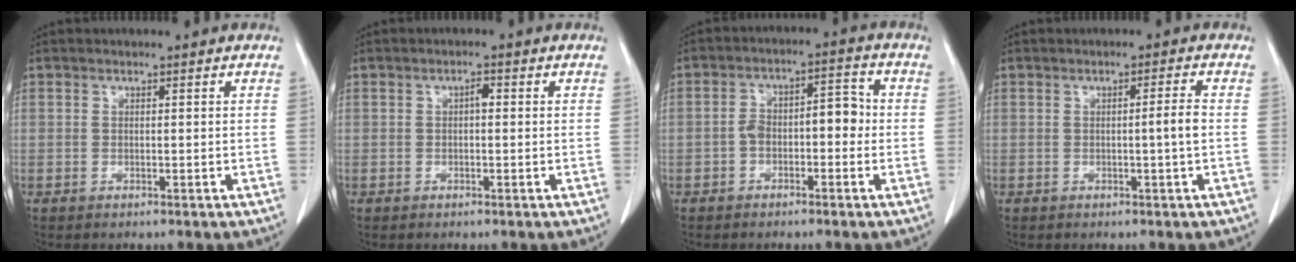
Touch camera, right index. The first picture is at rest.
{"total": 1.3, "force": [0.1, 0.5, 1.2], "torque": [-0.018, 0.004, 0.000]}
{"total": 6.0, "force": [-1.0, 2.9, 5.2], "torque": [-0.083, 0.040, -0.016]}
{"total": 2.4, "force": [-0.4, -0.6, 2.2], "torque": [-0.032, -0.001, -0.007]}